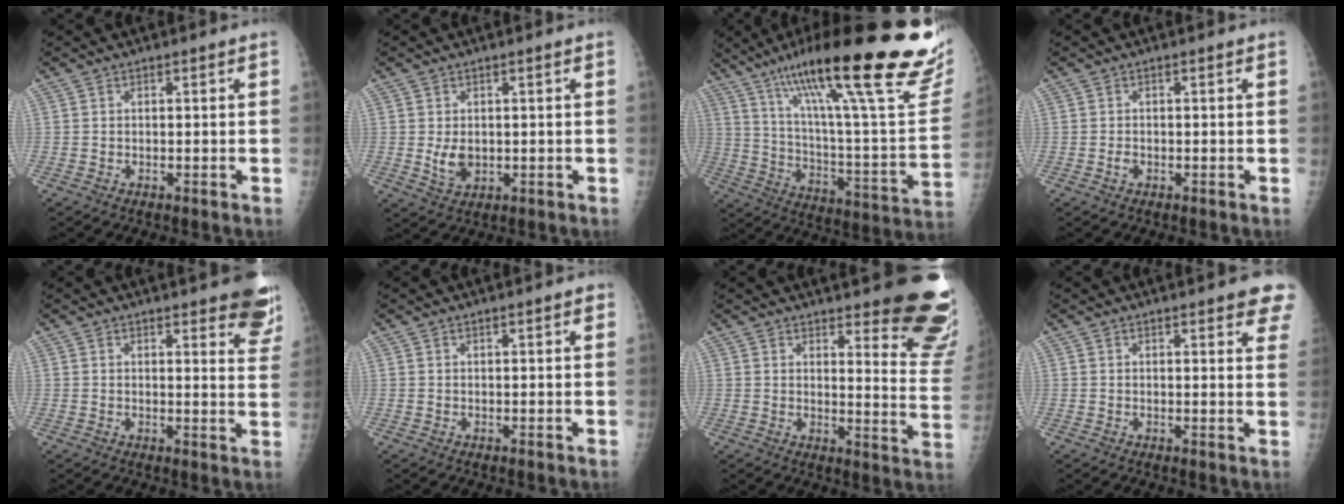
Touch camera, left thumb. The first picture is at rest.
{"total": 3.8, "force": [0.0, 2.7, 2.7], "torque": [-0.040, -0.008, 0.010]}
{"total": 35.4, "force": [23.1, 6.1, 26.1], "torque": [-0.337, -0.062, 0.349]}
{"total": 0.9, "force": [-0.4, 0.6, 0.5], "torque": [-0.010, 0.001, -0.007]}
{"total": 10.6, "force": [8.0, 2.8, 6.4], "torque": [-0.041, -0.040, 0.077]}
{"total": 1.5, "force": [1.0, 0.3, 1.1], "torque": [-0.015, -0.002, 0.012]}
{"total": 17.6, "force": [13.6, 3.9, 10.3], "torque": [-0.091, -0.116, 0.152]}
{"total": 7.6, "force": [5.4, 1.7, 5.0], "torque": [-0.034, -0.016, 0.055]}